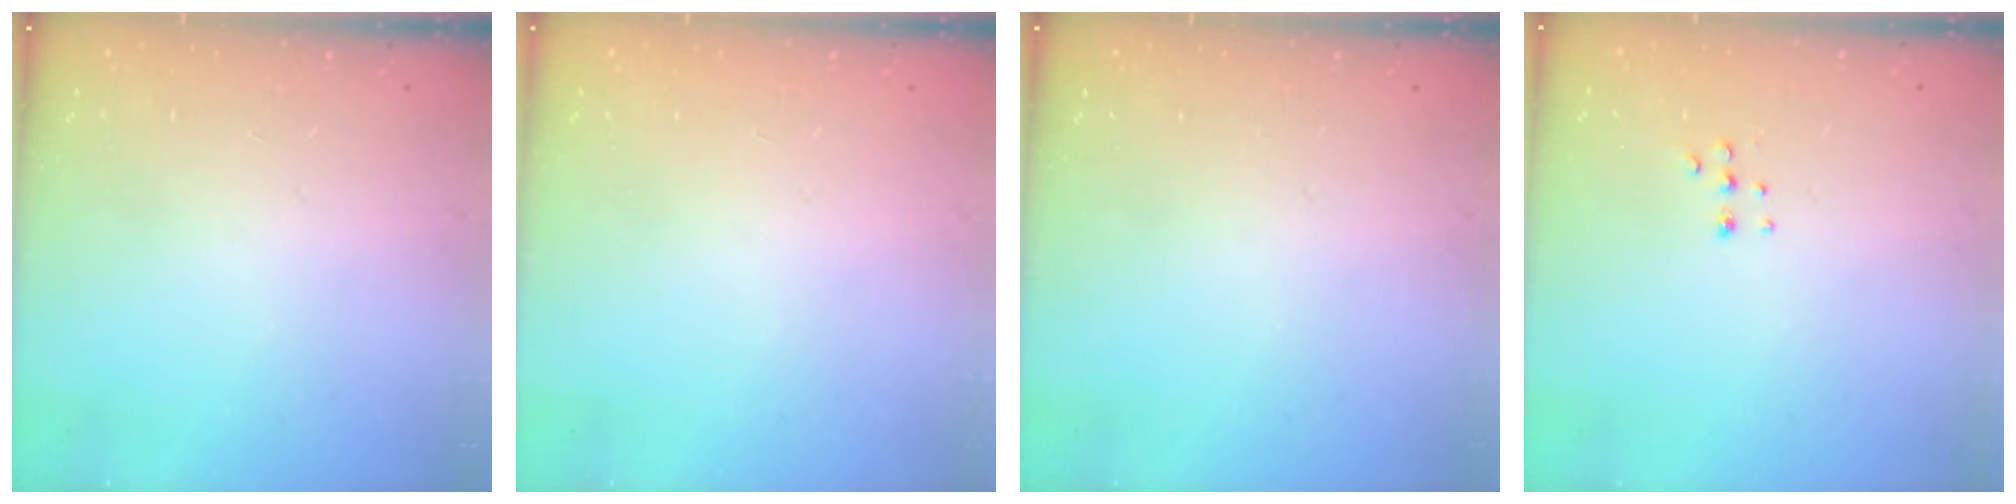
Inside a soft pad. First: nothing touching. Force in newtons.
{"total": 0.0}
{"total": 0.0}
{"total": 4.4, "press": 4.4, "slide": 0.3}